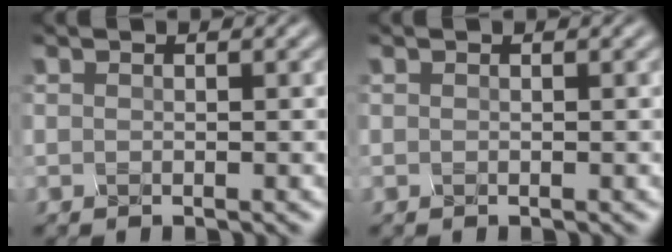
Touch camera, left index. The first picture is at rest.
{"total": 0.0}